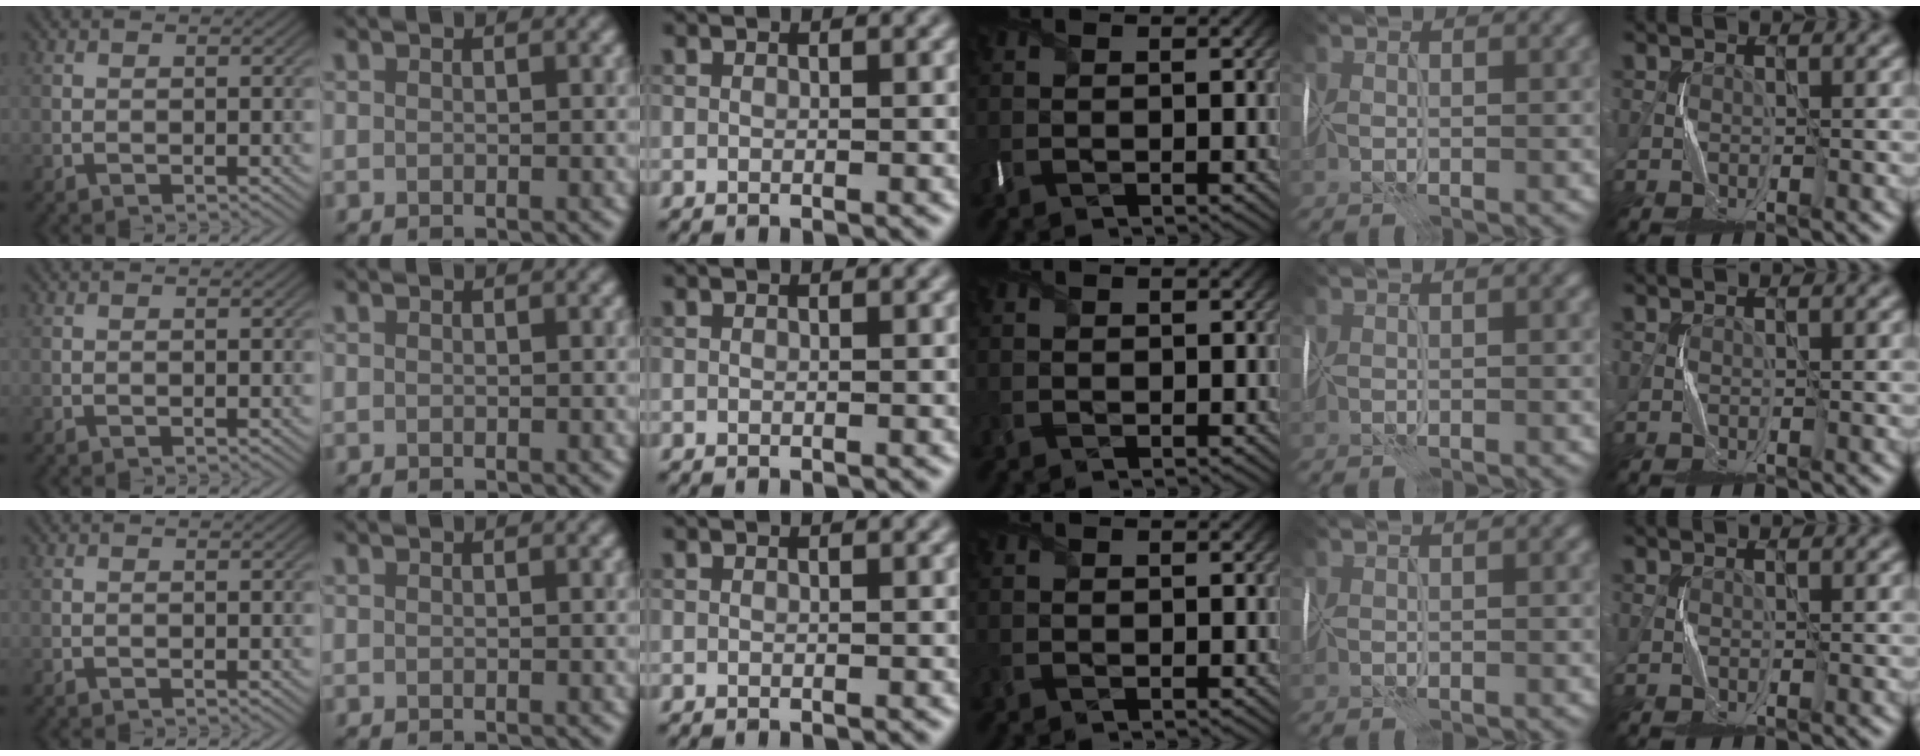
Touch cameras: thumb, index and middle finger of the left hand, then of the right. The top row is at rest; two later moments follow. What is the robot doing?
{"motion": "wrap", "object": "cellophane"}